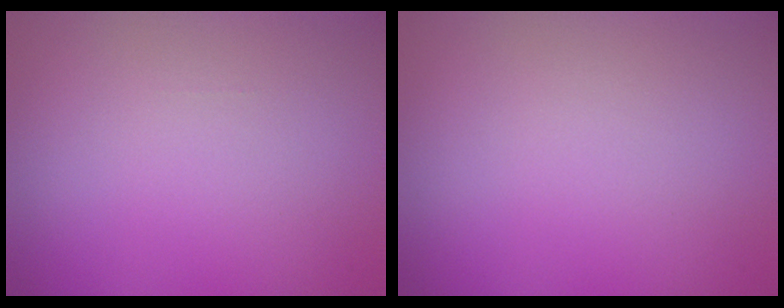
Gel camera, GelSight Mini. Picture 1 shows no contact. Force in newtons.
{"total": 0.0}